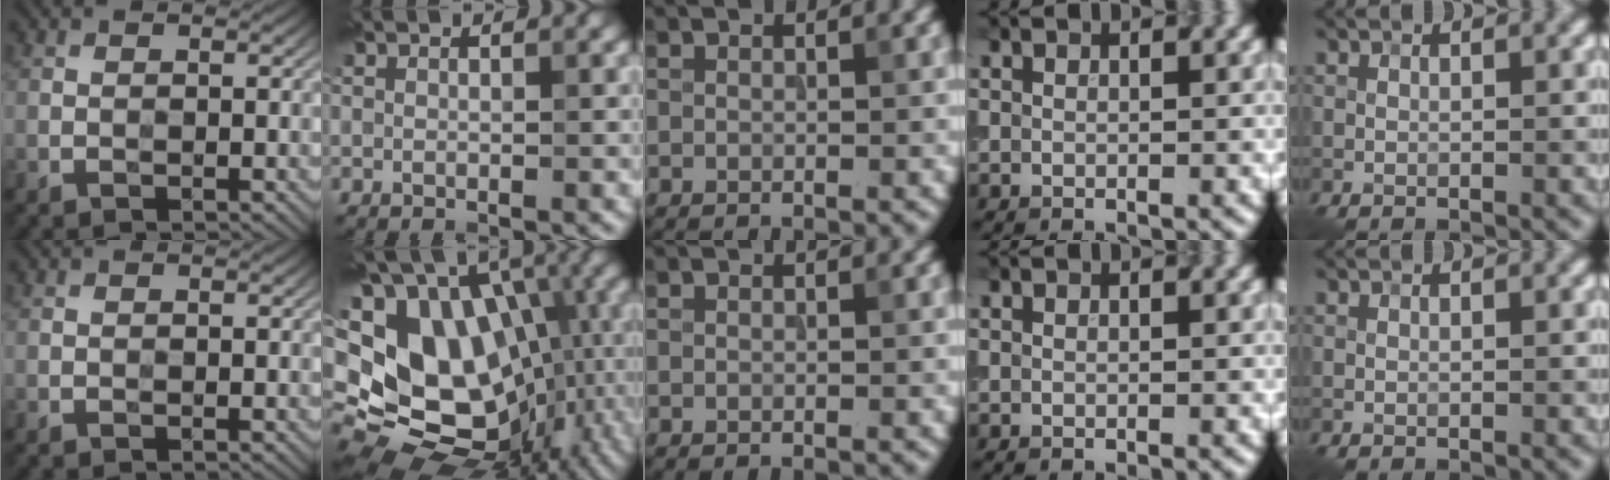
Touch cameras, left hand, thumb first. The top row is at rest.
{"index": {"total": 19.2, "force": [0.4, 14.1, 13.1], "torque": [-0.222, 0.009, 0.034]}}